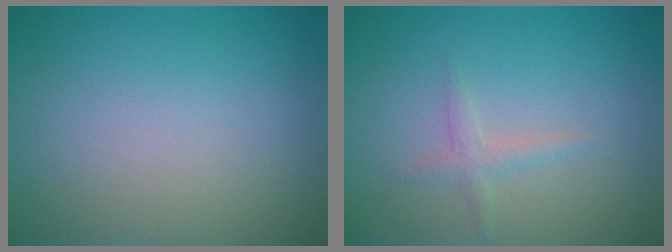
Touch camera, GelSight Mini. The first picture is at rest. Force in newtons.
{"total": 1.2, "press": 1.2, "slide": 0.0}